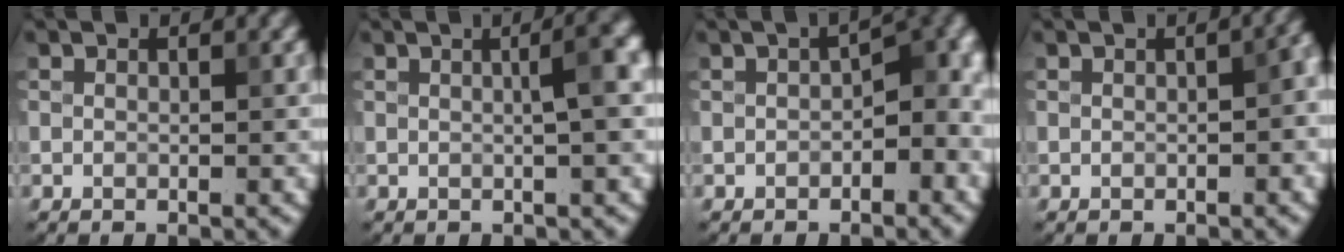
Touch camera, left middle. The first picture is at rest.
{"total": 3.2, "force": [0.7, 0.4, 3.1], "torque": [-0.042, 0.016, 0.011]}
{"total": 6.9, "force": [-0.1, 3.9, 5.6], "torque": [-0.051, 0.010, -0.002]}
{"total": 3.5, "force": [0.1, 1.9, 2.9], "torque": [-0.022, 0.007, 0.010]}